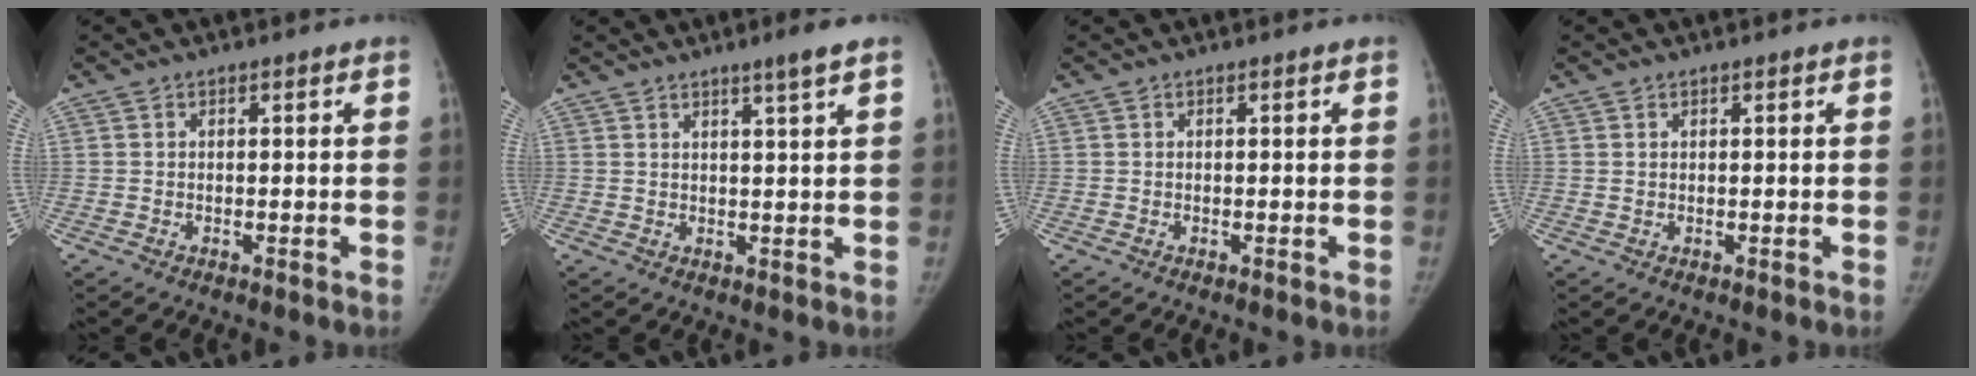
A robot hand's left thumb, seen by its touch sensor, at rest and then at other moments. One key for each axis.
{"total": 3.3, "fx": 2.2, "fy": -0.4, "fz": 2.5, "tx": -0.040, "ty": -0.015, "tz": 0.037}
{"total": 0.0}
{"total": 0.0}